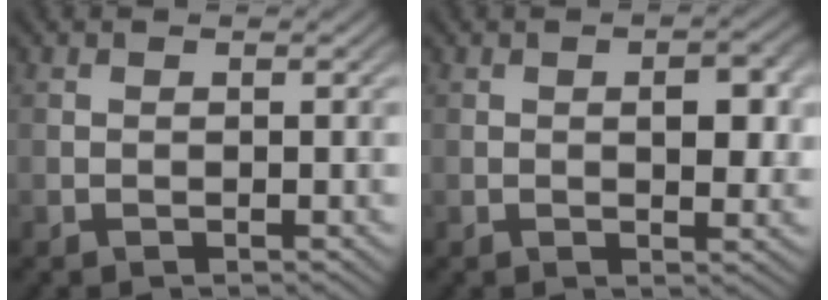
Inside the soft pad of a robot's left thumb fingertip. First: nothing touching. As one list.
[{"total": 4.0, "force": [0.5, 1.9, 3.5], "torque": [-0.051, -0.001, 0.007]}]